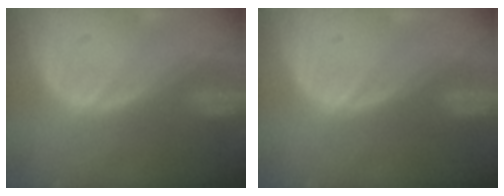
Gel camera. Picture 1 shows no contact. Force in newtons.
{"total": 0.6, "press": 0.1, "slide": 0.6}